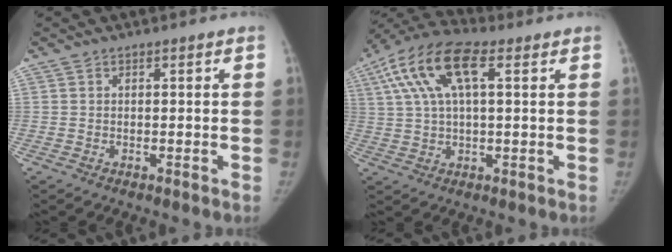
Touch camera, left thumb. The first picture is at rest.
{"total": 14.2, "force": [5.0, 6.2, 11.8], "torque": [-0.237, 0.030, 0.086]}